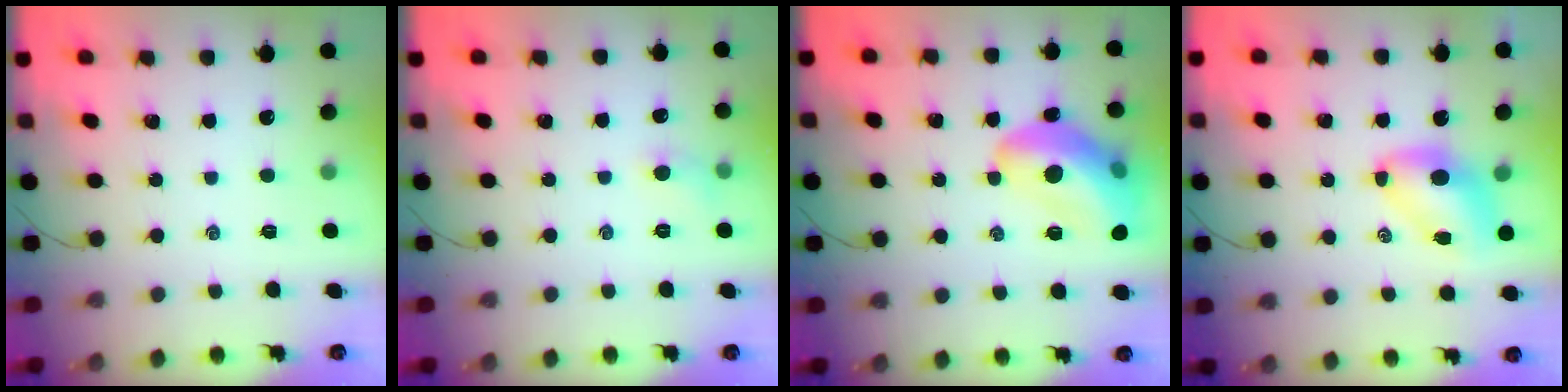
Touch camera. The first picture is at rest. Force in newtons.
{"total": 4.9, "press": 4.6, "slide": 1.7}
{"total": 17.4, "press": 17.3, "slide": 1.9}
{"total": 6.9, "press": 6.8, "slide": 1.2}